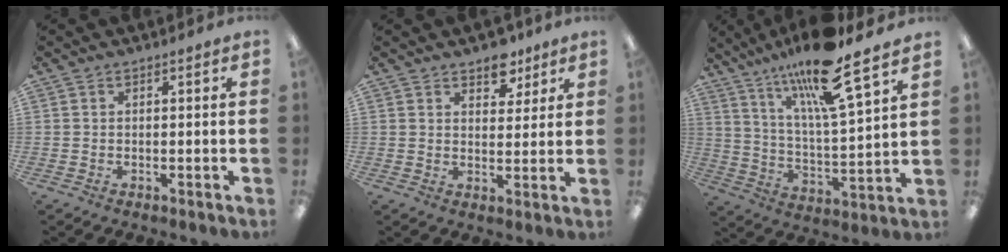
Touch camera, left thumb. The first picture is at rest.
{"total": 6.7, "force": [5.1, 3.6, 2.3], "torque": [-0.013, -0.028, 0.087]}
{"total": 18.0, "force": [13.9, 2.2, 11.2], "torque": [-0.206, -0.086, 0.226]}